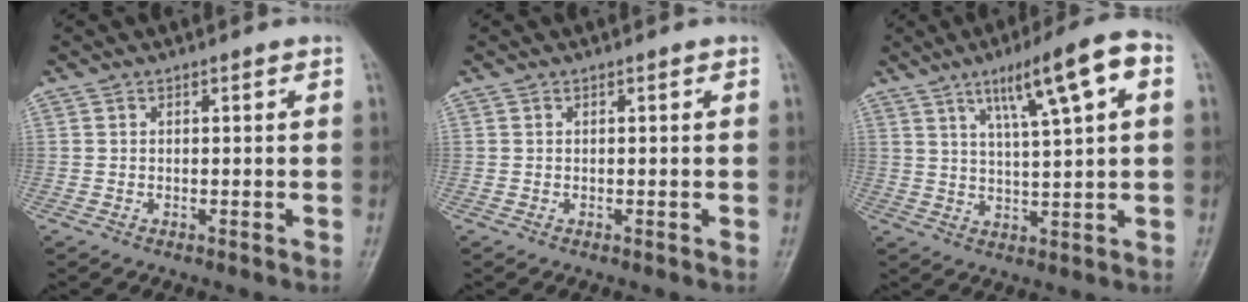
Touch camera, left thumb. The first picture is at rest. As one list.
[{"total": 0.0}, {"total": 12.6, "force": [5.1, 2.1, 11.4], "torque": [-0.179, 0.004, 0.081]}]